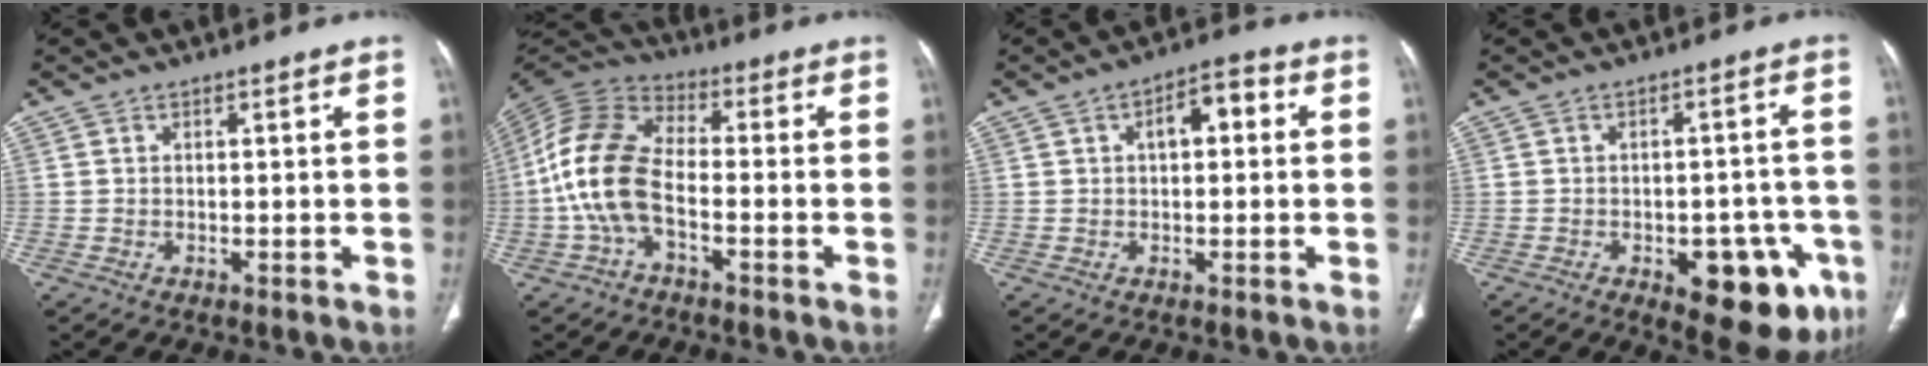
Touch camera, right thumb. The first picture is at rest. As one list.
[{"total": 13.3, "force": [-2.9, 7.4, 10.7], "torque": [-0.226, 0.035, -0.065]}, {"total": 5.9, "force": [1.2, 3.1, 4.9], "torque": [-0.062, 0.022, 0.010]}, {"total": 14.7, "force": [-6.2, 7.1, 11.2], "torque": [-0.097, 0.024, -0.066]}]